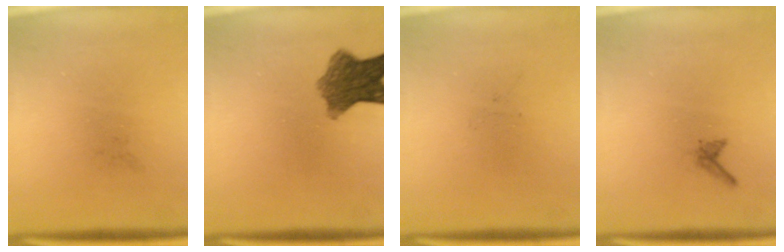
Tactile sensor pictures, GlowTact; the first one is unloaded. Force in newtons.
{"total": 8.0}
{"total": 0.0}
{"total": 0.6}